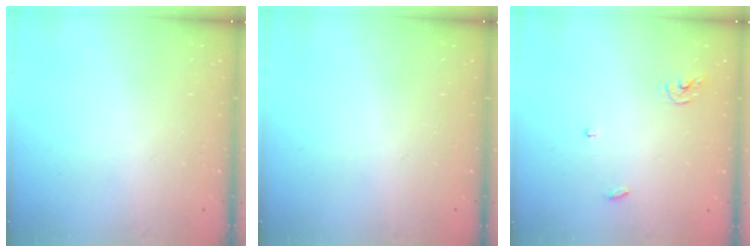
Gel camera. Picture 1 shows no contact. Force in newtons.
{"total": 0.0}
{"total": 3.8, "press": 3.8, "slide": 0.4}